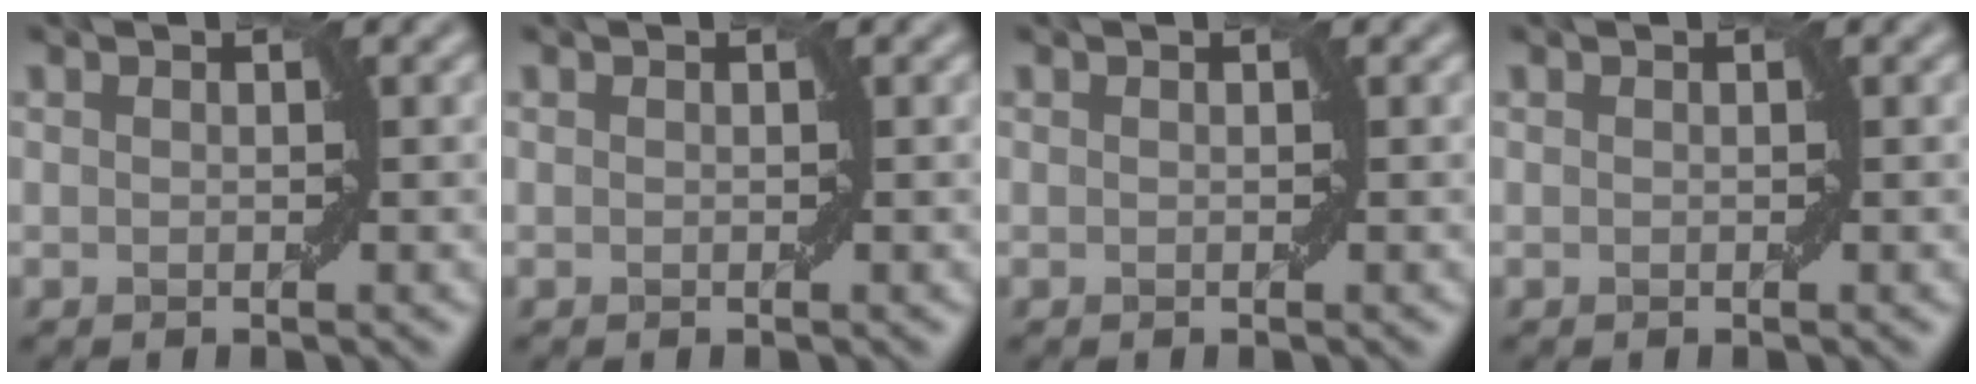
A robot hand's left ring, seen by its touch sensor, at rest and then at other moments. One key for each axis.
{"total": 0.0}
{"total": 0.0}
{"total": 0.0}